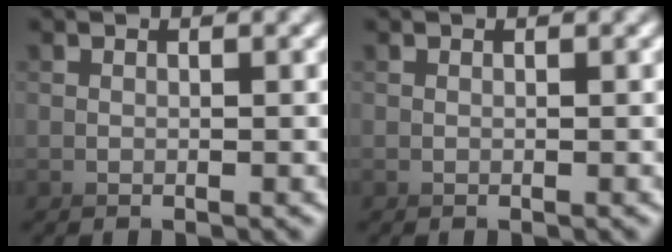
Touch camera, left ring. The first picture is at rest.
{"total": 0.0}